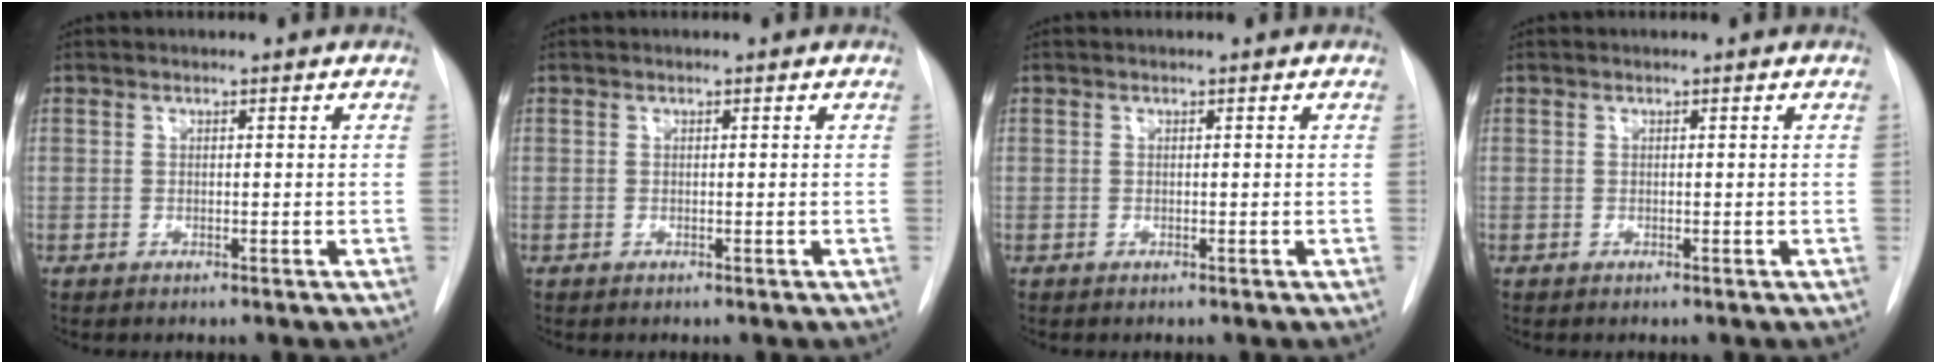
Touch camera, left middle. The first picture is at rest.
{"total": 0.0}
{"total": 0.0}
{"total": 0.0}